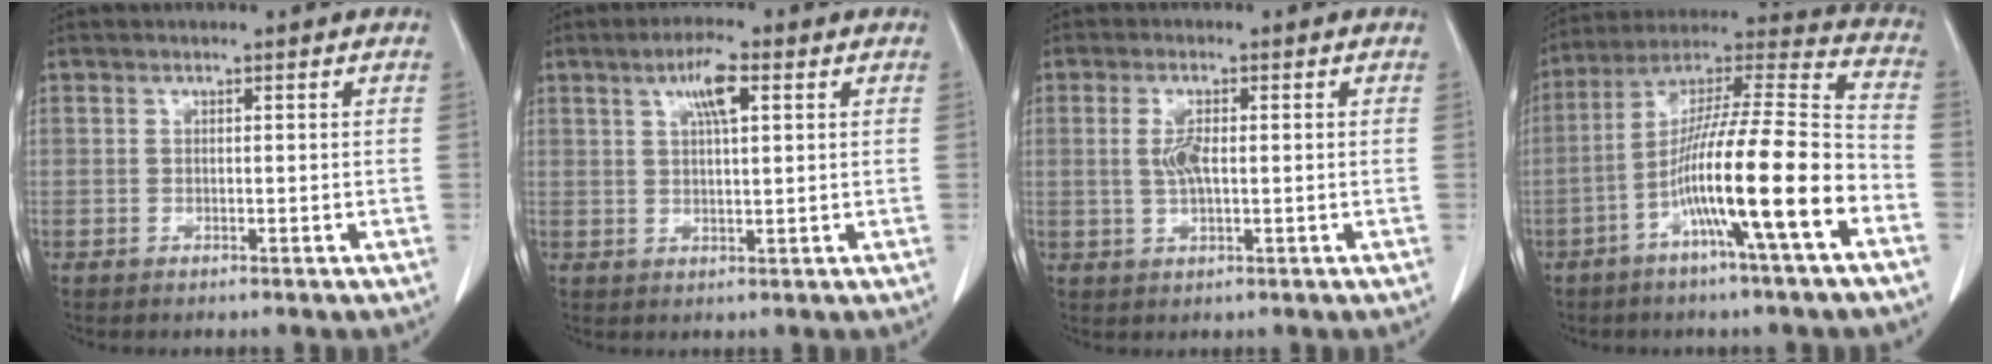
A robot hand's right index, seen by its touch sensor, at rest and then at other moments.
{"total": 5.1, "force": [2.2, 0.8, 4.6], "torque": [-0.086, 0.005, 0.038]}
{"total": 3.6, "force": [0.2, 1.1, 3.4], "torque": [-0.075, 0.003, 0.007]}
{"total": 18.2, "force": [-7.0, 0.1, 16.8], "torque": [-0.292, 0.002, -0.125]}